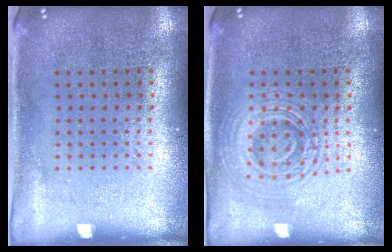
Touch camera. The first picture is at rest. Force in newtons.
{"total": 2.1, "press": 2.1, "slide": 0.4}